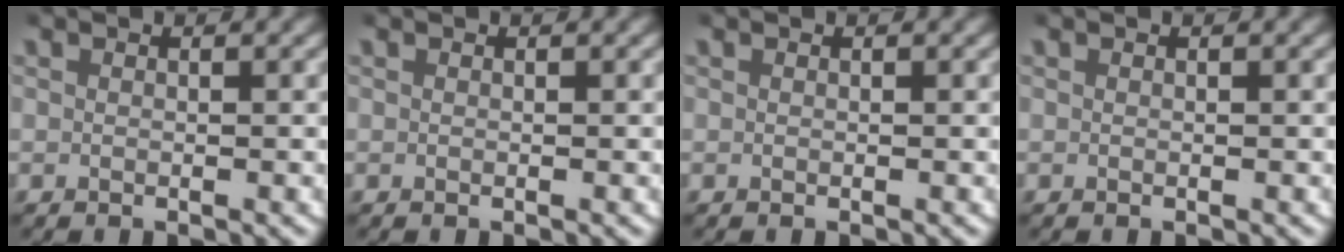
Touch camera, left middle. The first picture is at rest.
{"total": 0.0}
{"total": 0.0}
{"total": 0.0}